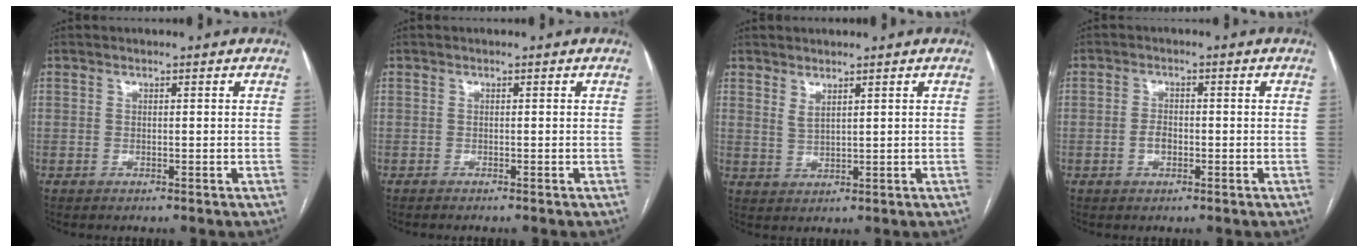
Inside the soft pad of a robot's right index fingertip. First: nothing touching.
{"total": 1.1, "force": [-0.9, -0.1, 0.5], "torque": [-0.005, 0.001, -0.012]}
{"total": 2.0, "force": [1.5, 0.4, 1.2], "torque": [-0.027, -0.010, 0.036]}
{"total": 2.2, "force": [-0.6, 1.2, 1.7], "torque": [-0.032, 0.004, -0.011]}